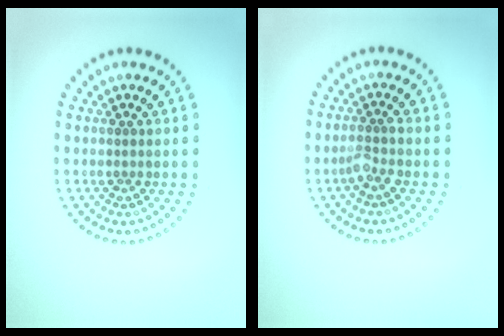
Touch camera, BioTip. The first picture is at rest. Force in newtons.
{"total": 1.7, "press": 1.4, "slide": 1.0}